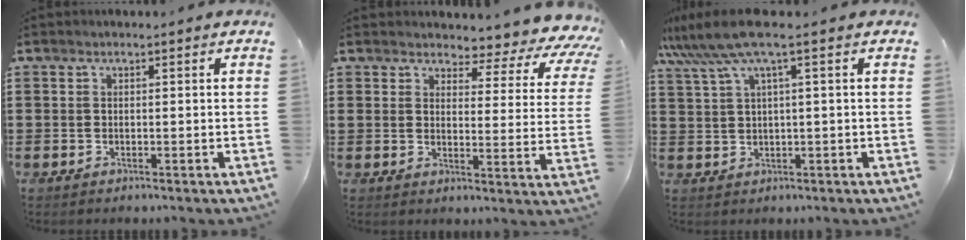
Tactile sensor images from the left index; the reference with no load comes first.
{"total": 4.2, "force": [3.5, 1.3, 1.8], "torque": [-0.040, -0.029, 0.051]}
{"total": 6.0, "force": [2.9, -0.1, 5.2], "torque": [-0.125, -0.013, 0.047]}